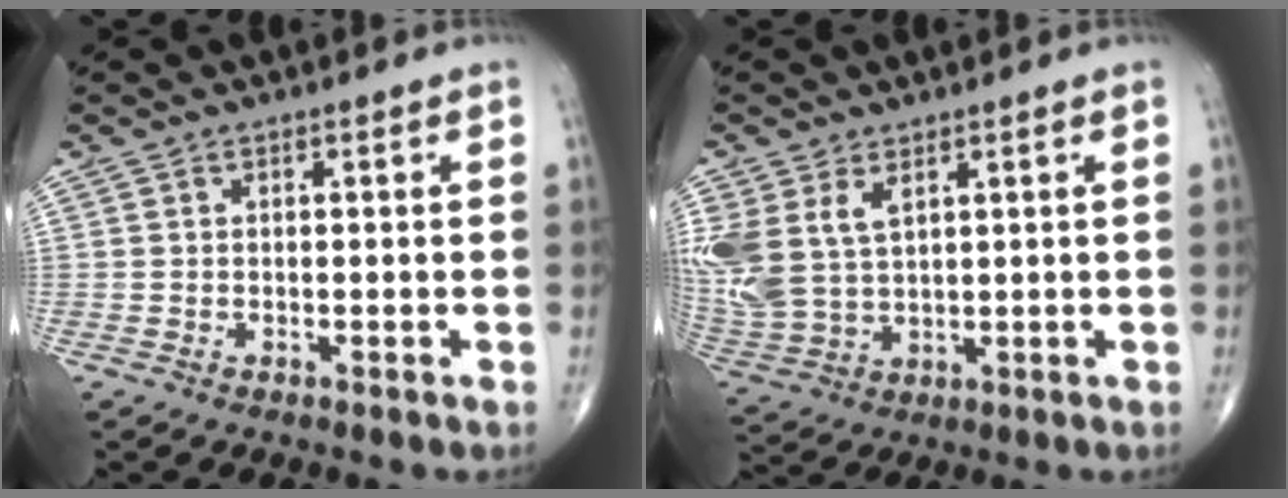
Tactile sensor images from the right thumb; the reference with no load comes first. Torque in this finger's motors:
{"motor_torque": [0.39, 0.45, 0.57, 0.30, 0.19]}